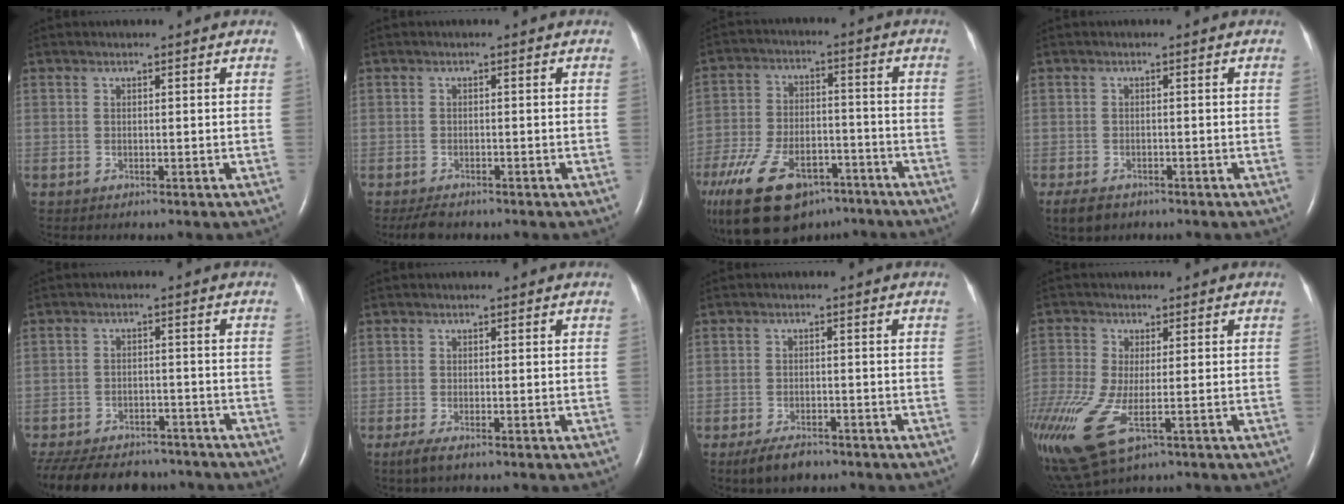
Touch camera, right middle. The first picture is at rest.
{"total": 3.1, "force": [-2.6, 1.0, 1.3], "torque": [-0.030, -0.007, -0.040]}
{"total": 21.3, "force": [-14.6, 11.0, 11.0], "torque": [-0.269, -0.015, -0.238]}
{"total": 3.6, "force": [-2.7, 1.9, 1.5], "torque": [-0.030, -0.007, -0.040]}
{"total": 18.3, "force": [-15.4, 7.0, 7.0], "torque": [-0.196, -0.020, -0.213]}
{"total": 1.8, "force": [-1.0, 0.1, 1.4], "torque": [-0.040, -0.009, -0.024]}
{"total": 3.9, "force": [-2.9, 1.4, 2.2], "torque": [-0.047, -0.005, -0.044]}
{"total": 16.0, "force": [-7.4, 7.3, 12.1], "torque": [-0.353, -0.039, -0.134]}